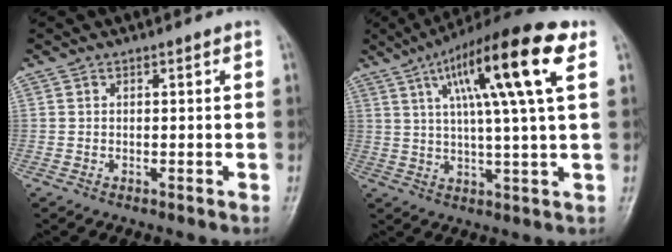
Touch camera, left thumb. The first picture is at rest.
{"total": 17.9, "force": [6.9, 2.5, 16.3], "torque": [-0.264, 0.005, 0.103]}